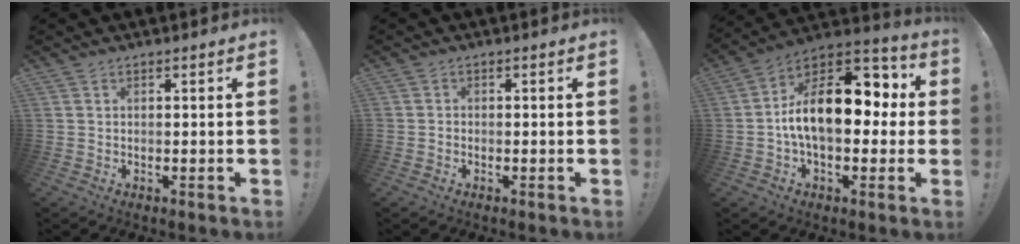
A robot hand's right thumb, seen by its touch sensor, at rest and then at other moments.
{"total": 1.5, "force": [-0.8, 1.3, 0.3], "torque": [-0.005, 0.008, -0.014]}
{"total": 19.8, "force": [1.1, 11.2, 16.3], "torque": [-0.259, 0.008, 0.019]}